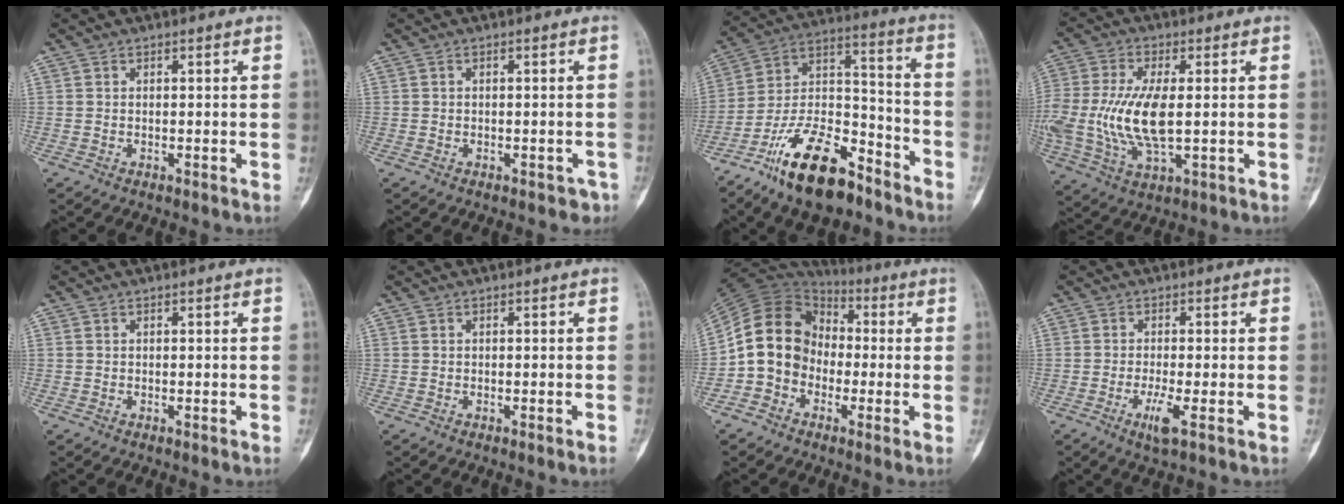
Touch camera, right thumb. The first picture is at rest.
{"total": 2.0, "force": [-1.4, 1.3, 0.8], "torque": [0.001, 0.010, -0.014]}
{"total": 19.6, "force": [-13.1, 8.3, 11.9], "torque": [-0.201, 0.091, -0.233]}
{"total": 15.5, "force": [-0.4, 6.8, 14.0], "torque": [-0.324, -0.014, -0.002]}
{"total": 0.0}
{"total": 0.6, "force": [-0.5, -0.1, 0.4], "torque": [-0.009, 0.005, -0.004]}
{"total": 13.5, "force": [-2.0, 11.4, 7.0], "torque": [-0.112, 0.043, -0.050]}
{"total": 3.7, "force": [-1.5, 0.3, 3.4], "torque": [-0.074, -0.009, -0.032]}